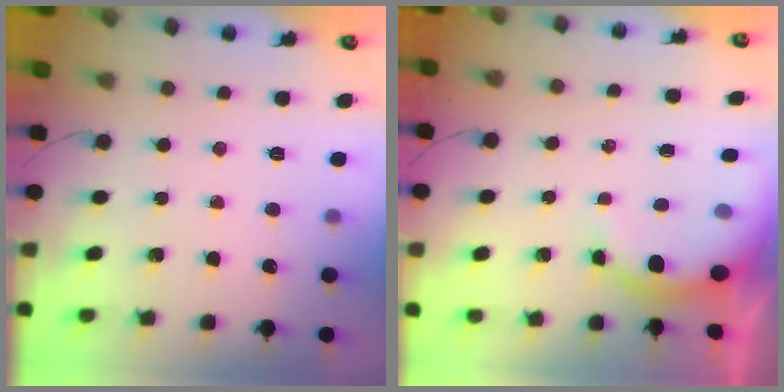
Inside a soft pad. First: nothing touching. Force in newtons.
{"total": 4.2, "press": 4.1, "slide": 0.7}